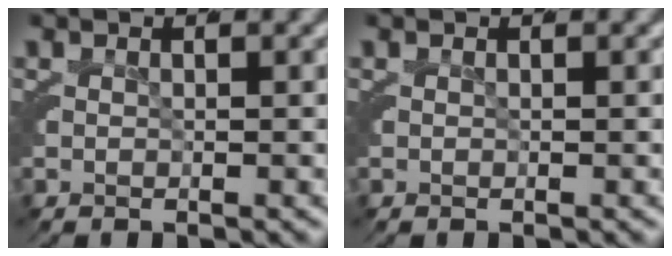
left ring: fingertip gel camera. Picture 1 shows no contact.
{"total": 0.0}